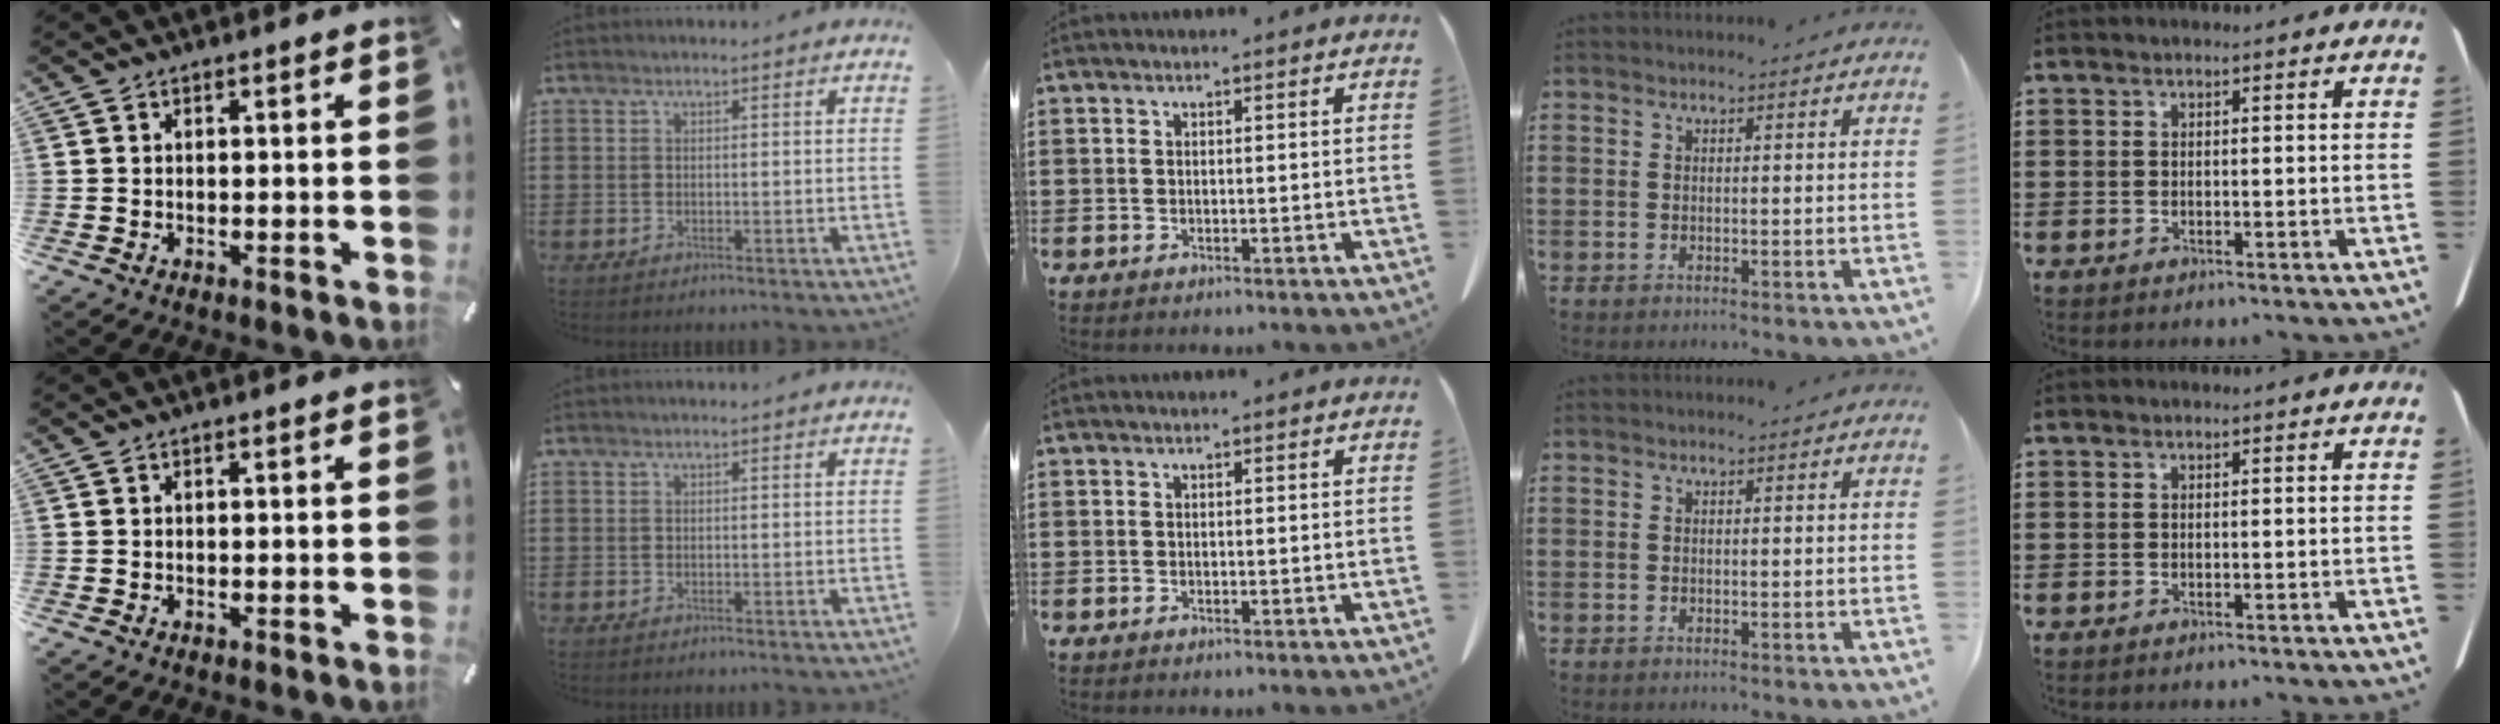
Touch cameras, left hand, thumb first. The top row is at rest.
{}